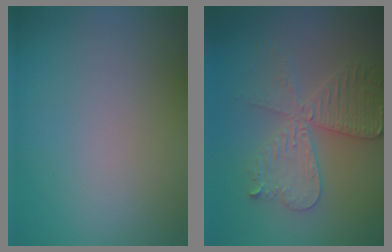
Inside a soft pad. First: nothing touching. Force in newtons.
{"total": 4.5, "press": 4.4, "slide": 0.8}